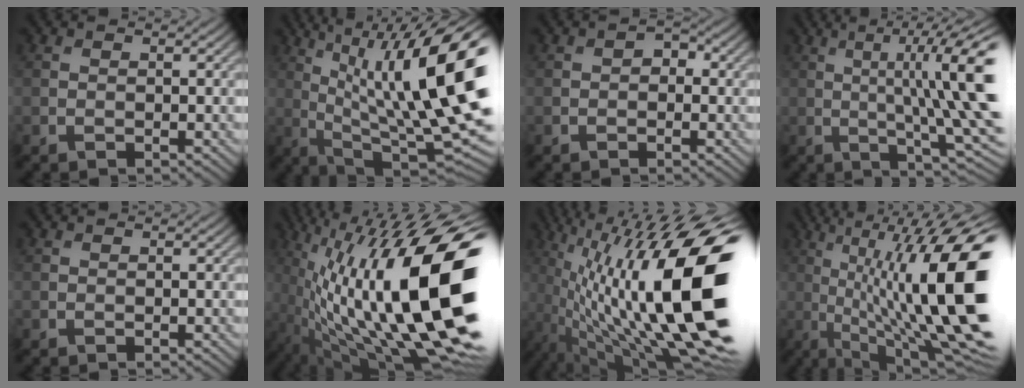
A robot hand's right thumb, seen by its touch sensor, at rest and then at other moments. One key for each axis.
{"total": 20.2, "fx": 4.7, "fy": 6.0, "fz": 18.7, "tx": -0.295, "ty": 0.035, "tz": 0.087}
{"total": 1.4, "fx": 0.0, "fy": 1.2, "fz": 0.9, "tx": -0.013, "ty": 0.002, "tz": -0.005}
{"total": 14.7, "fx": 1.7, "fy": 3.4, "fz": 14.1, "tx": -0.193, "ty": 0.012, "tz": 0.035}
{"total": 0.0}
{"total": 21.8, "fx": -1.7, "fy": 6.9, "fz": 20.6, "tx": -0.362, "ty": 0.010, "tz": -0.030}
{"total": 21.5, "fx": -1.0, "fy": 6.0, "fz": 20.7, "tx": -0.349, "ty": 0.013, "tz": -0.018}
{"total": 20.7, "fx": 1.5, "fy": 5.1, "fz": 20.0, "tx": -0.321, "ty": 0.031, "tz": 0.044}